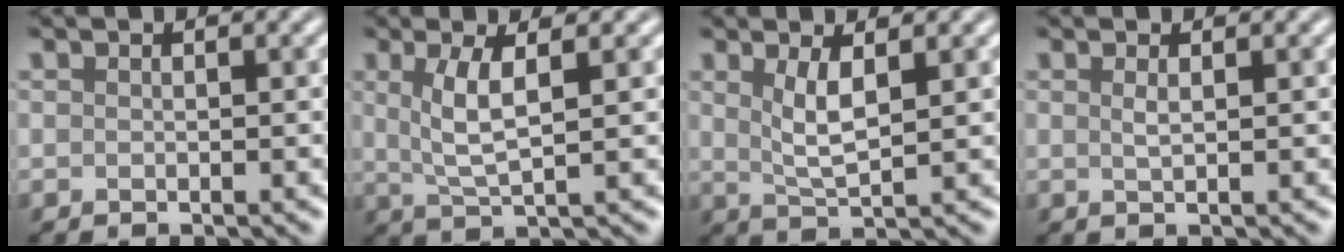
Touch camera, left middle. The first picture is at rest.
{"total": 3.5, "force": [1.0, 0.8, 3.2], "torque": [-0.069, -0.005, 0.023]}
{"total": 2.9, "force": [1.0, 0.8, 2.6], "torque": [-0.053, -0.005, 0.024]}
{"total": 0.9, "force": [0.3, 0.3, 0.8], "torque": [-0.012, 0.002, 0.005]}